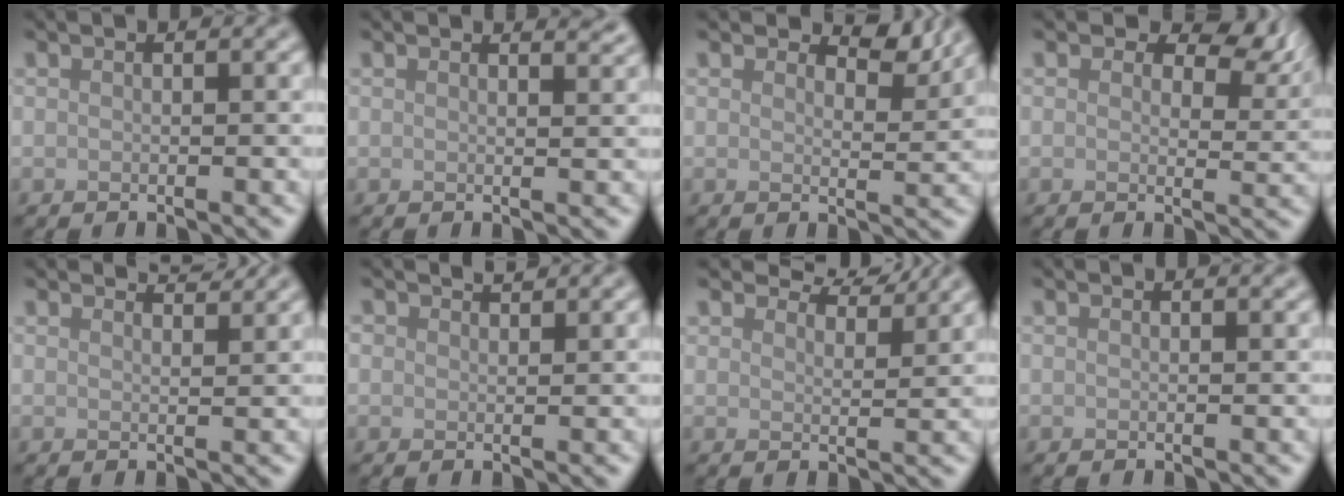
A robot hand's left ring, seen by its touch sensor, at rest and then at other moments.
{"total": 1.9, "force": [1.7, 0.5, 0.7], "torque": [0.002, 0.000, 0.014]}
{"total": 2.6, "force": [2.2, 0.8, 1.2], "torque": [-0.015, -0.006, 0.030]}
{"total": 6.3, "force": [3.5, 3.5, 3.8], "torque": [-0.048, -0.005, 0.043]}
{"total": 2.2, "force": [2.2, 0.2, 0.5], "torque": [-0.005, 0.003, 0.028]}
{"total": 1.1, "force": [1.0, 0.5, 0.3], "torque": [-0.007, -0.001, 0.016]}
{"total": 4.3, "force": [4.1, 0.7, 1.1], "torque": [-0.026, 0.003, 0.051]}
{"total": 0.8, "force": [0.6, 0.2, 0.4], "torque": [0.000, 0.004, 0.009]}